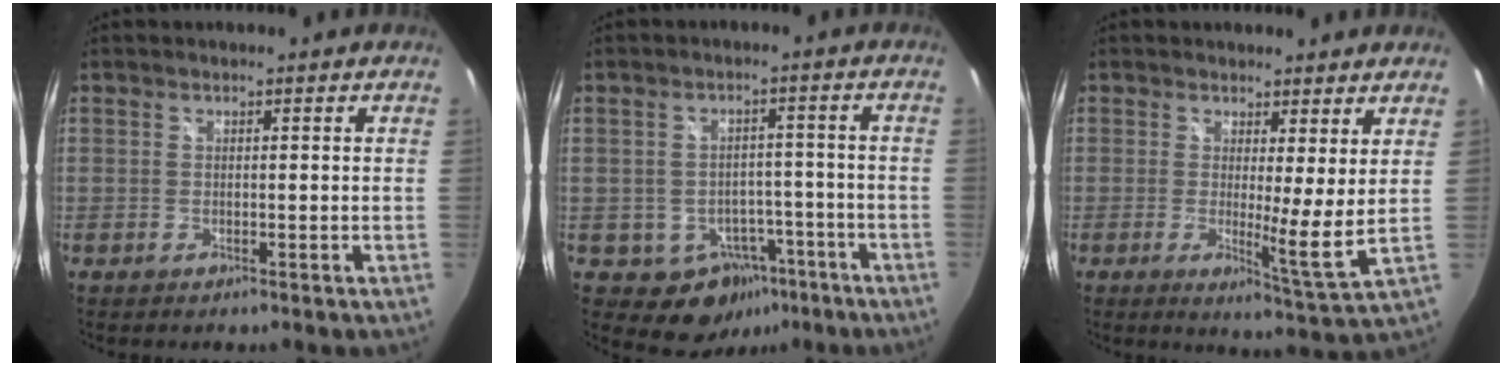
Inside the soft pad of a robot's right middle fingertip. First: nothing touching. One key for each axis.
{"total": 8.5, "fx": -4.5, "fy": 6.8, "fz": 2.4, "tx": -0.046, "ty": 0.023, "tz": -0.034}
{"total": 6.7, "fx": 2.2, "fy": -0.1, "fz": 6.3, "tx": -0.093, "ty": -0.018, "tz": 0.030}